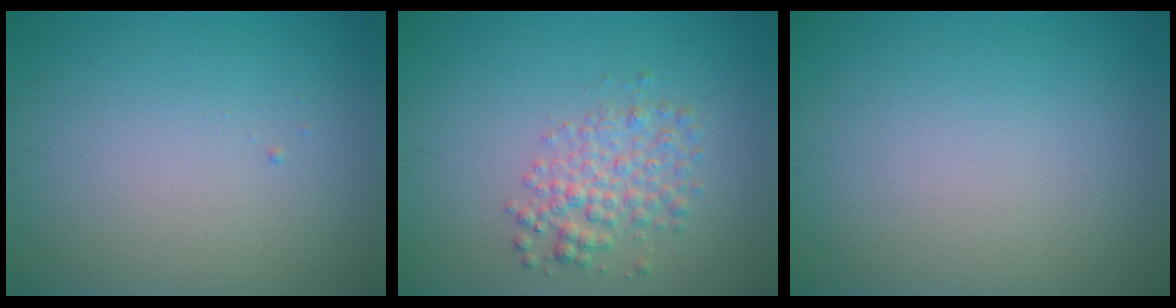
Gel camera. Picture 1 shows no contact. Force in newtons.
{"total": 3.0, "press": 3.0, "slide": 0.1}
{"total": 0.0}